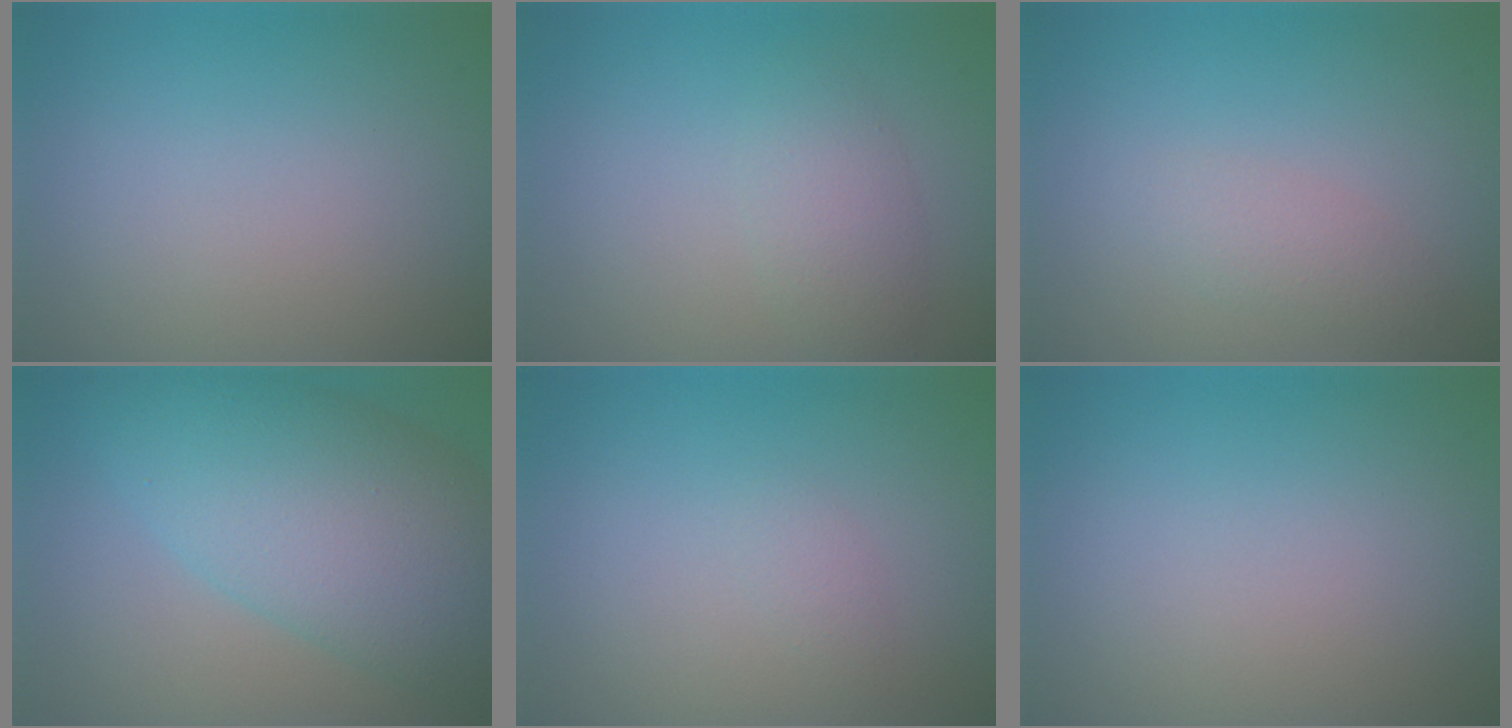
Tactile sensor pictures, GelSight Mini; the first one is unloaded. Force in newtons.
{"total": 2.4, "press": 2.4, "slide": 0.0}
{"total": 1.6, "press": 1.6, "slide": 0.1}
{"total": 10.3, "press": 10.3, "slide": 0.2}
{"total": 0.8, "press": 0.8, "slide": 0.0}
{"total": 0.0}